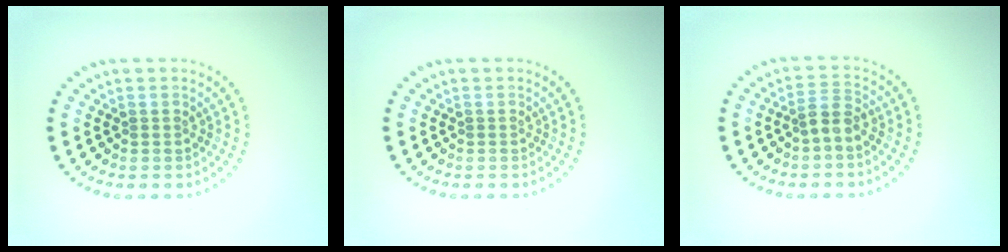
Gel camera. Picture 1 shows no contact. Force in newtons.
{"total": 0.0}
{"total": 2.0, "press": 1.5, "slide": 1.3}